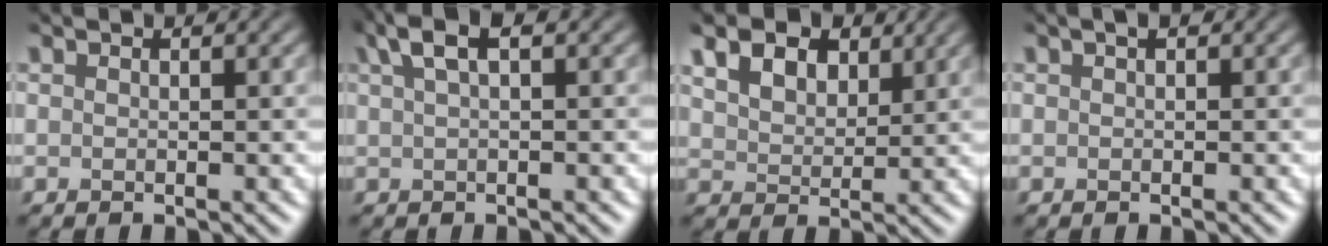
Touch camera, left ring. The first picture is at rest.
{"total": 3.4, "force": [1.7, 1.1, 2.7], "torque": [-0.055, 0.015, 0.031]}
{"total": 6.3, "force": [3.6, 3.7, 3.7], "torque": [-0.087, 0.018, 0.055]}
{"total": 0.7, "force": [0.2, 0.3, 0.6], "torque": [-0.009, 0.004, 0.002]}